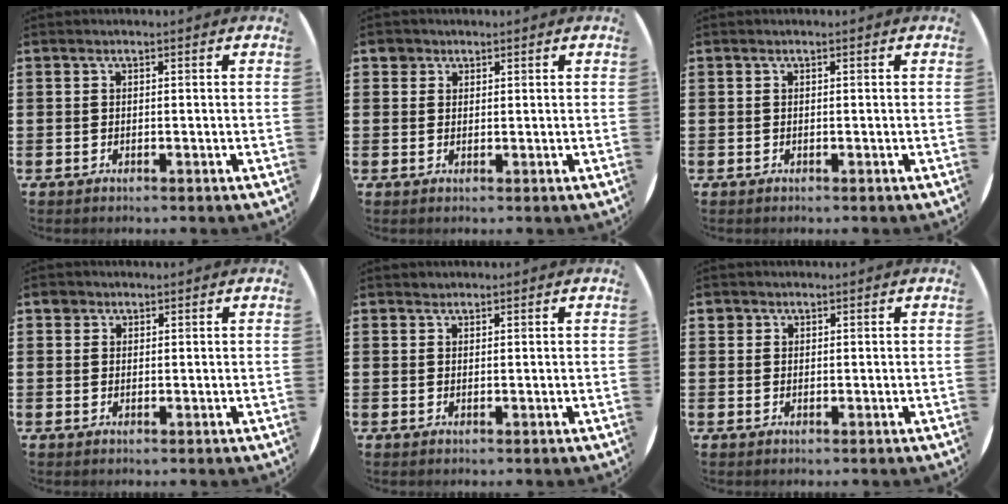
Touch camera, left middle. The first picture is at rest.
{"total": 1.7, "force": [1.3, 1.1, 0.2], "torque": [0.004, 0.003, 0.024]}
{"total": 0.0}
{"total": 1.4, "force": [1.1, 0.9, 0.1], "torque": [0.006, 0.002, 0.020]}
{"total": 0.6, "force": [0.6, 0.2, -0.2], "torque": [0.005, 0.004, 0.011]}
{"total": 1.0, "force": [0.8, 0.6, -0.1], "torque": [0.009, 0.001, 0.014]}